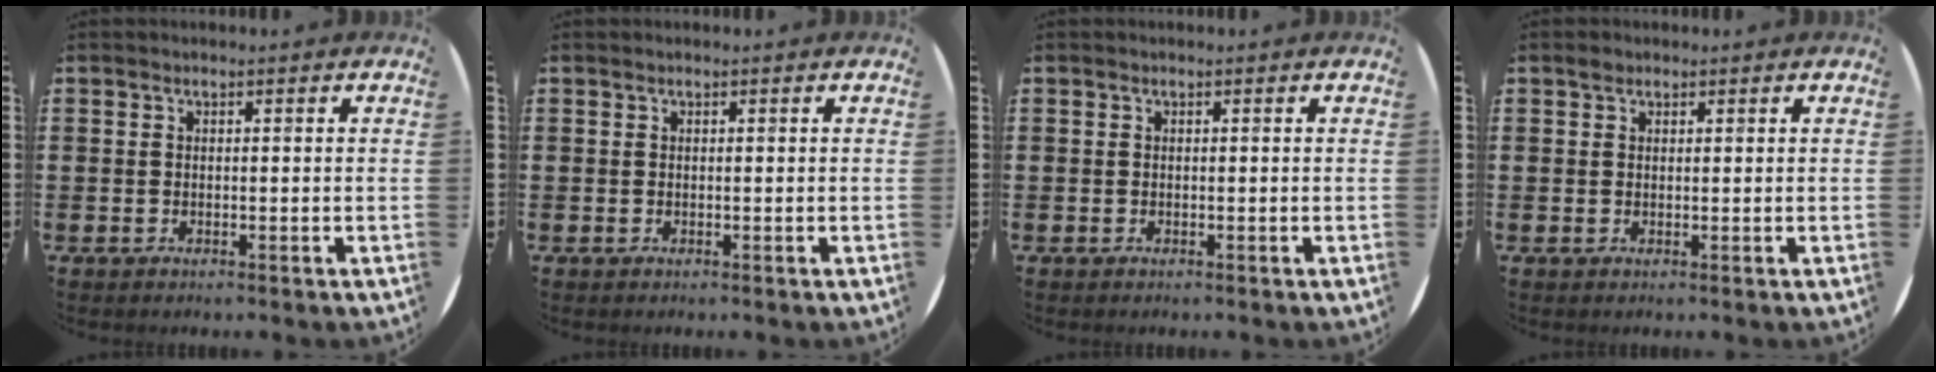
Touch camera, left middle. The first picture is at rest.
{"total": 0.0}
{"total": 0.0}
{"total": 0.8, "force": [0.6, 0.5, 0.2], "torque": [0.004, 0.000, 0.010]}